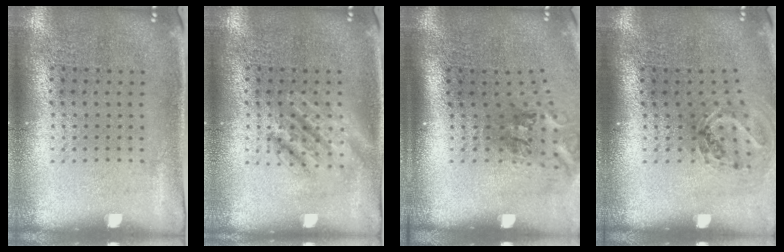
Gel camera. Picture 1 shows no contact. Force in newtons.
{"total": 2.7, "press": 2.6, "slide": 0.4}
{"total": 1.8, "press": 1.2, "slide": 1.3}
{"total": 1.1, "press": 1.1, "slide": 0.4}